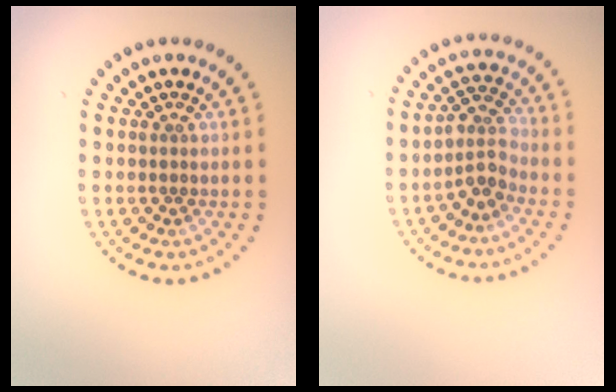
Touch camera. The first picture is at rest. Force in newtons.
{"total": 2.7, "press": 2.2, "slide": 1.6}